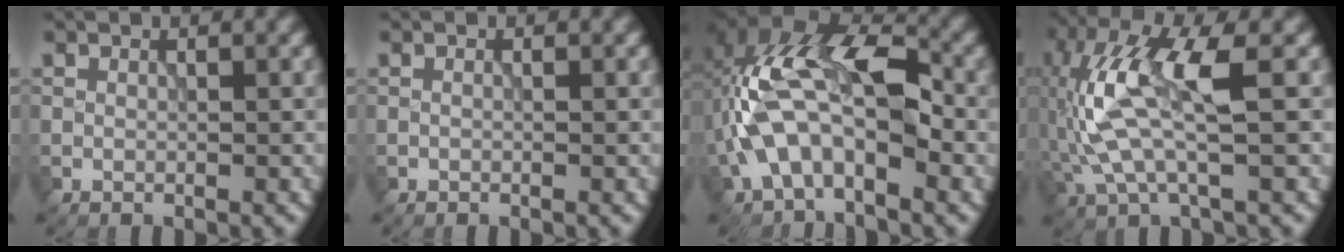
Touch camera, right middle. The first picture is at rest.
{"total": 0.0}
{"total": 9.8, "force": [-1.3, 5.1, 8.3], "torque": [-0.169, 0.023, -0.029]}
{"total": 8.5, "force": [0.2, 2.5, 8.1], "torque": [-0.192, 0.010, 0.003]}